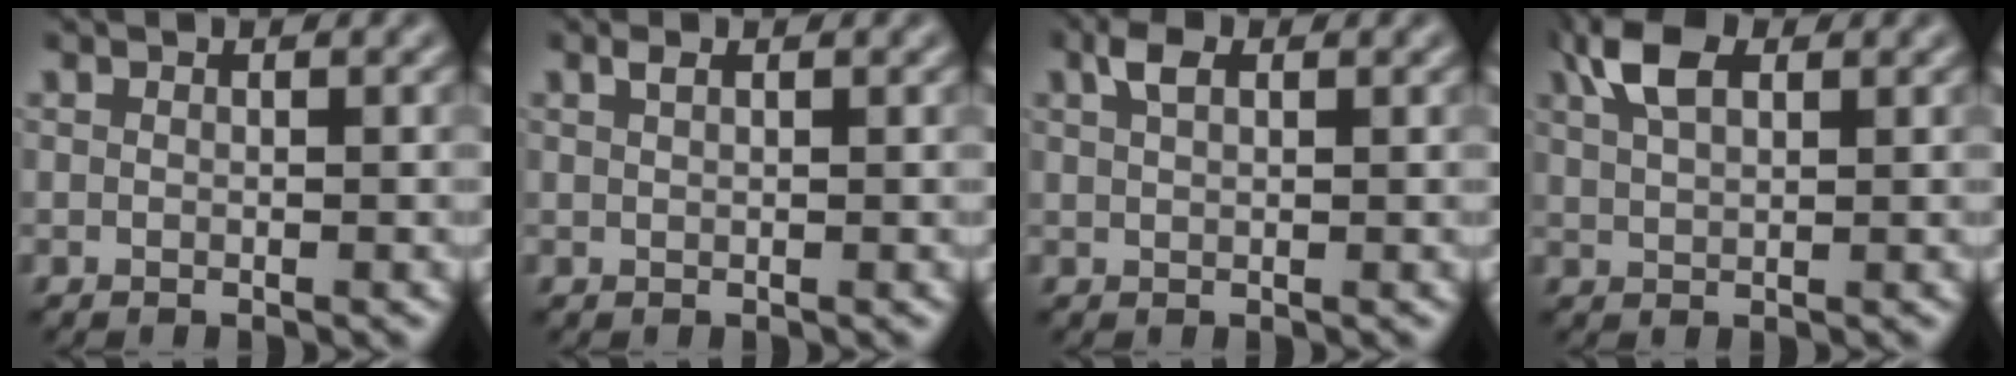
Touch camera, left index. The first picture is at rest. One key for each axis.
{"total": 0.7, "fx": 0.5, "fy": 0.2, "fz": 0.4, "tx": -0.012, "ty": 0.004, "tz": 0.012}
{"total": 2.0, "fx": 1.1, "fy": 1.0, "fz": 1.4, "tx": -0.030, "ty": 0.008, "tz": 0.019}
{"total": 4.6, "fx": 2.4, "fy": 2.2, "fz": 3.2, "tx": -0.072, "ty": 0.014, "tz": 0.045}